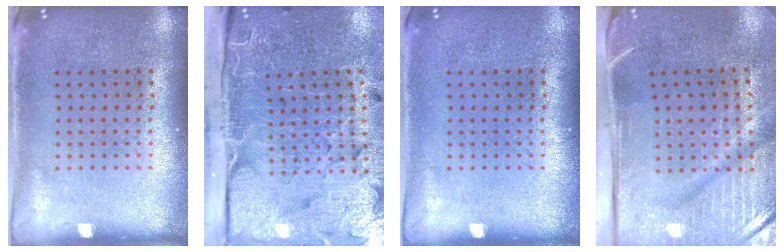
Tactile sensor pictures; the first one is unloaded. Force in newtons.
{"total": 5.0, "press": 3.9, "slide": 3.1}
{"total": 0.0}
{"total": 4.8, "press": 3.9, "slide": 2.8}